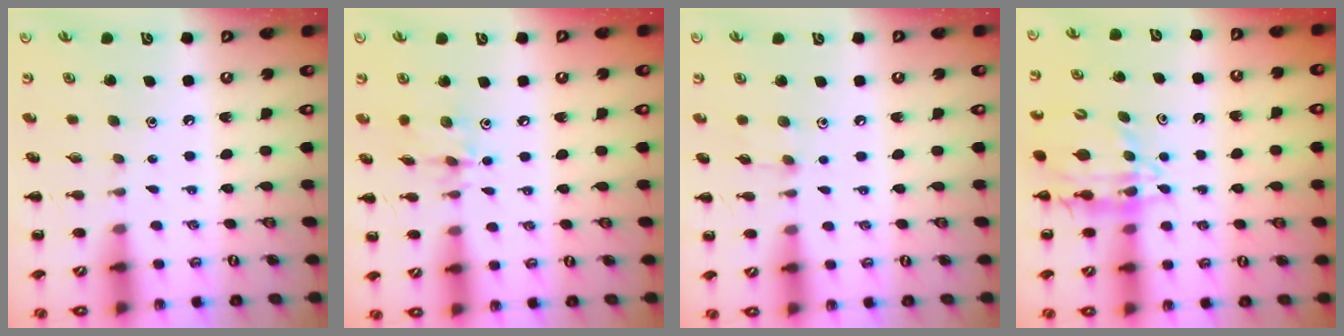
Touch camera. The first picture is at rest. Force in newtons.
{"total": 5.4, "press": 5.4, "slide": 0.5}
{"total": 3.2, "press": 3.1, "slide": 1.0}
{"total": 12.4, "press": 11.8, "slide": 3.7}